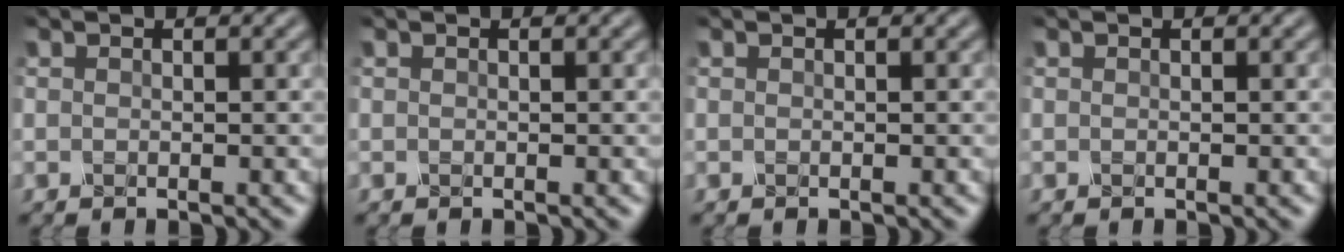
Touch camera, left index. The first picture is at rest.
{"total": 0.0}
{"total": 0.0}
{"total": 0.0}